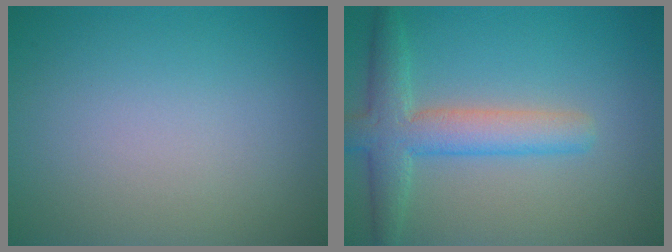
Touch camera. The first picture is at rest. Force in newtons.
{"total": 4.9, "press": 4.9, "slide": 0.2}